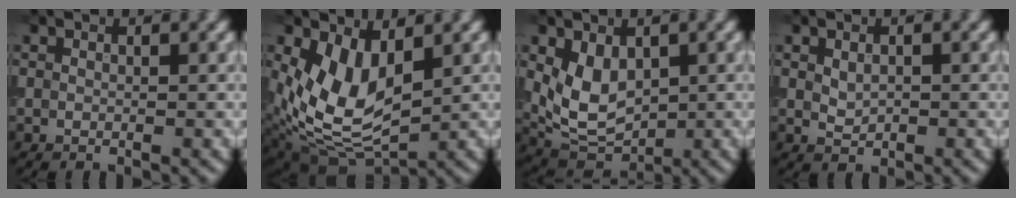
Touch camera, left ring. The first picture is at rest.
{"total": 7.4, "force": [1.1, 4.6, 5.7], "torque": [-0.125, -0.022, 0.025]}
{"total": 4.8, "force": [0.7, 3.2, 3.5], "torque": [-0.064, -0.008, 0.022]}
{"total": 1.4, "force": [0.1, 1.0, 1.0], "torque": [-0.018, -0.001, 0.005]}